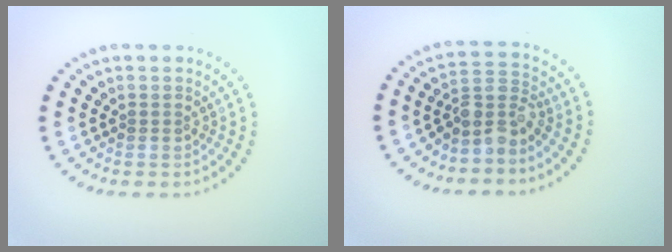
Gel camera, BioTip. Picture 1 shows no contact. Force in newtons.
{"total": 3.2, "press": 2.4, "slide": 2.1}